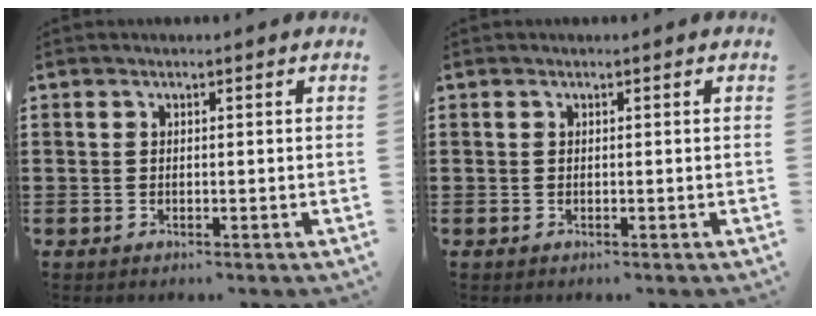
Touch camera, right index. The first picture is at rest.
{"total": 0.0}